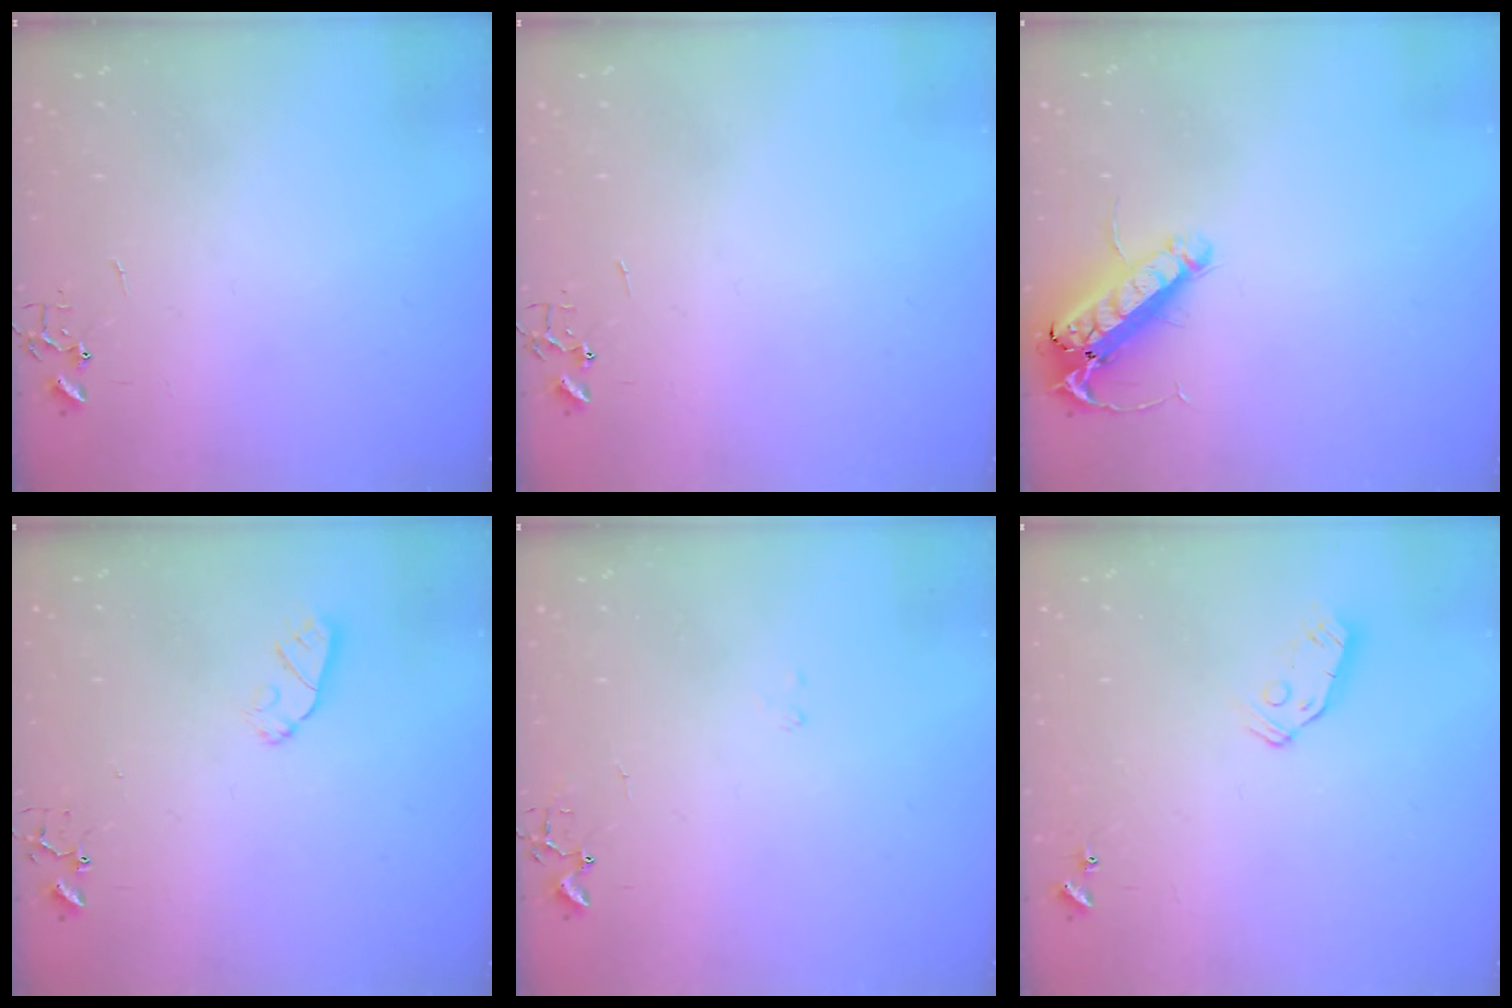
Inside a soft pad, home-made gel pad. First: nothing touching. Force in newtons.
{"total": 0.0}
{"total": 14.7, "press": 14.5, "slide": 2.6}
{"total": 6.6, "press": 6.6, "slide": 0.2}
{"total": 8.6, "press": 8.5, "slide": 0.7}
{"total": 6.5, "press": 6.5, "slide": 0.4}